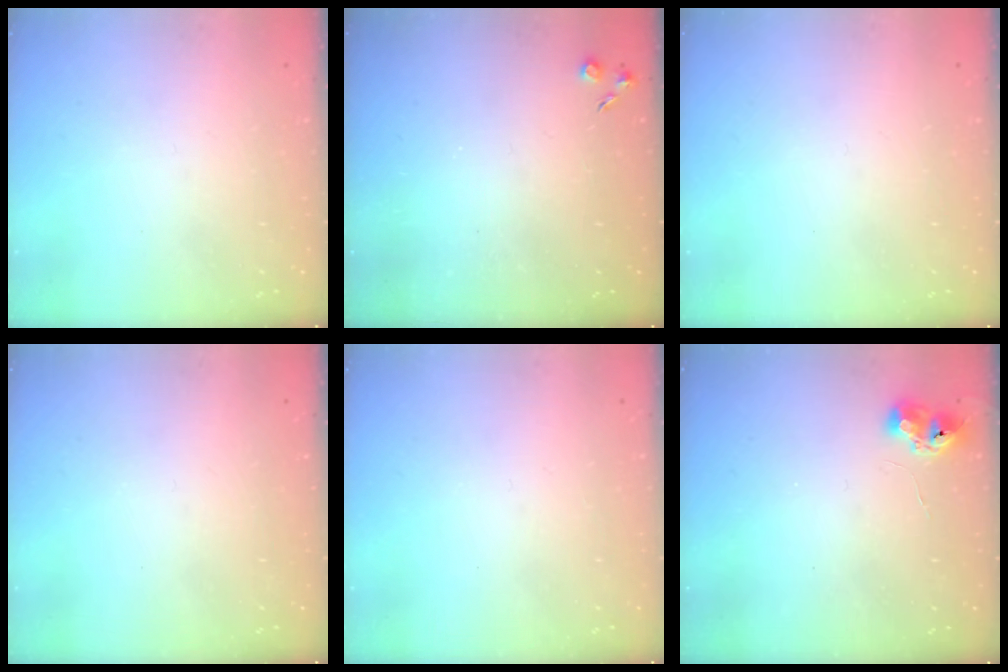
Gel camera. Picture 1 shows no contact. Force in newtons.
{"total": 3.7, "press": 3.7, "slide": 0.6}
{"total": 0.0}
{"total": 0.0}
{"total": 0.0}
{"total": 7.5, "press": 7.4, "slide": 1.2}